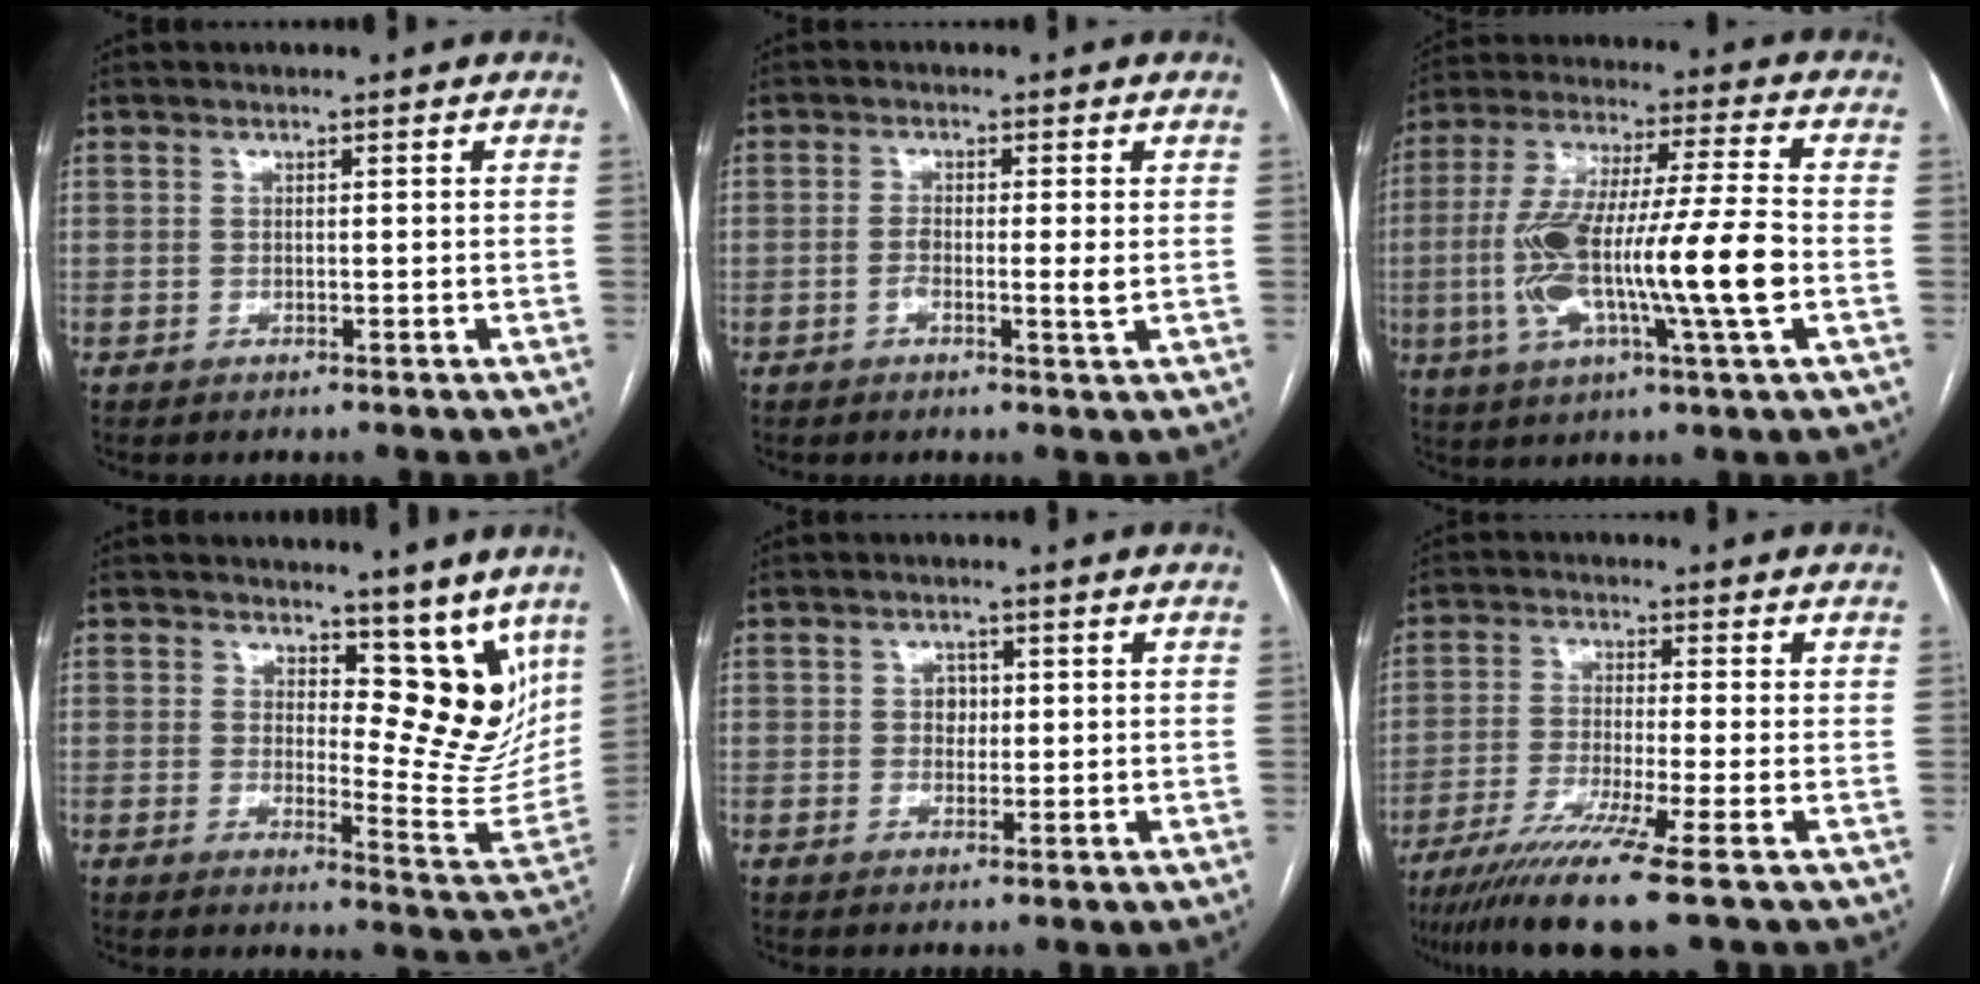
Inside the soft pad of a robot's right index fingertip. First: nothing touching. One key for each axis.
{"total": 3.3, "fx": -0.5, "fy": 0.2, "fz": 3.2, "tx": -0.055, "ty": -0.003, "tz": -0.010}
{"total": 18.6, "fx": -3.4, "fy": 0.9, "fz": 18.2, "tx": -0.353, "ty": -0.001, "tz": -0.063}
{"total": 10.8, "fx": 7.5, "fy": 4.7, "fz": 6.1, "tx": -0.057, "ty": -0.025, "tz": 0.103}
{"total": 1.9, "fx": 0.3, "fy": 1.5, "fz": 1.0, "tx": -0.011, "ty": 0.003, "tz": 0.004}
{"total": 10.9, "fx": -7.3, "fy": -1.5, "fz": 7.9, "tx": -0.141, "ty": -0.031, "tz": -0.124}